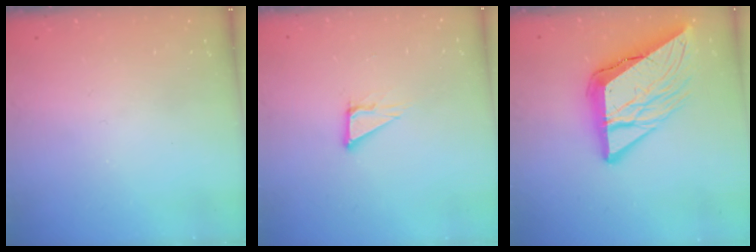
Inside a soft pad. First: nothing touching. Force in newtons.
{"total": 5.1, "press": 5.1, "slide": 0.5}
{"total": 15.9, "press": 15.8, "slide": 1.7}